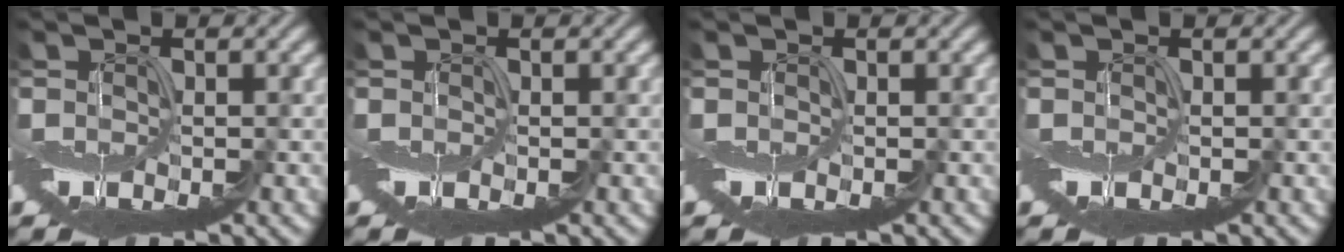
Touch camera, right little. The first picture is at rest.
{"total": 0.0}
{"total": 0.0}
{"total": 0.0}